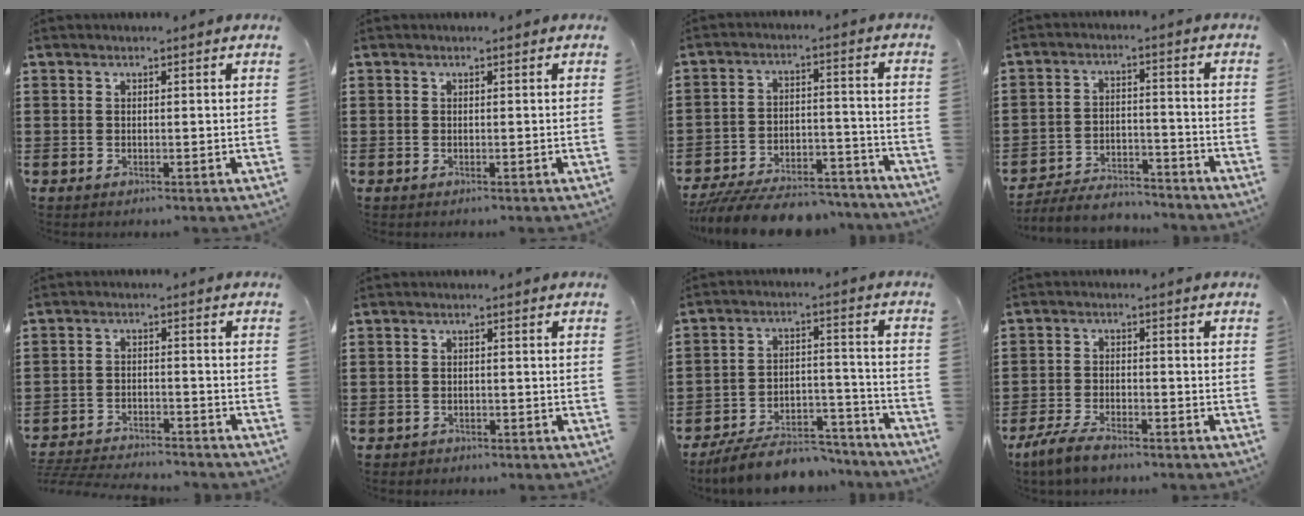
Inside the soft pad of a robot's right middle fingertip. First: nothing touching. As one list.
[{"total": 0.0}, {"total": 8.6, "force": [-8.1, 1.7, 2.3], "torque": [-0.033, 0.028, -0.154]}, {"total": 5.1, "force": [-4.9, 1.0, 0.9], "torque": [-0.023, 0.007, -0.101]}, {"total": 4.2, "force": [-4.2, 0.3, 0.4], "torque": [-0.017, 0.001, -0.090]}, {"total": 1.2, "force": [-1.1, 0.5, -0.1], "torque": [-0.002, 0.004, -0.025]}, {"total": 9.1, "force": [-8.2, 2.3, 3.2], "torque": [-0.046, 0.032, -0.154]}, {"total": 4.6, "force": [-3.8, 1.4, 2.3], "torque": [-0.059, -0.002, -0.078]}]